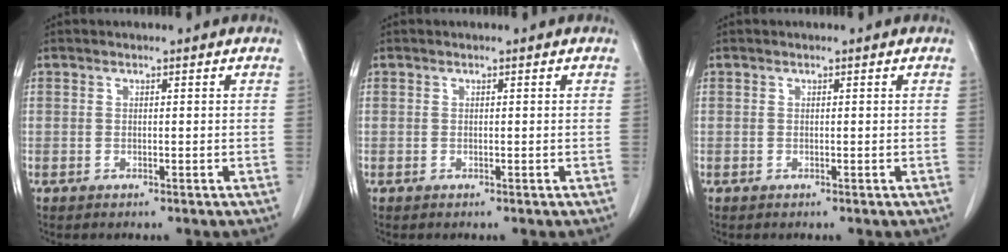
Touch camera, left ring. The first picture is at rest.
{"total": 0.0}
{"total": 0.0}